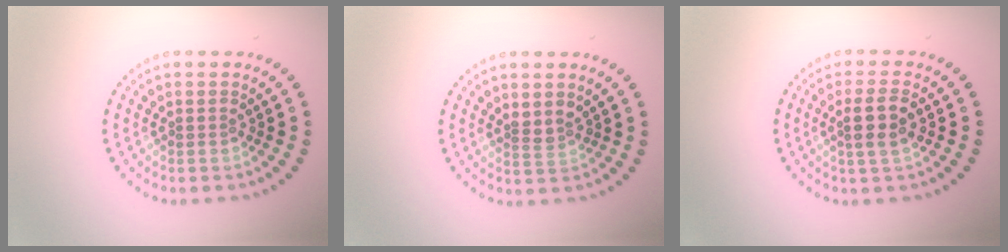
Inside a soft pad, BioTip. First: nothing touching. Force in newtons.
{"total": 1.6, "press": 1.2, "slide": 1.0}
{"total": 2.6, "press": 2.4, "slide": 1.0}